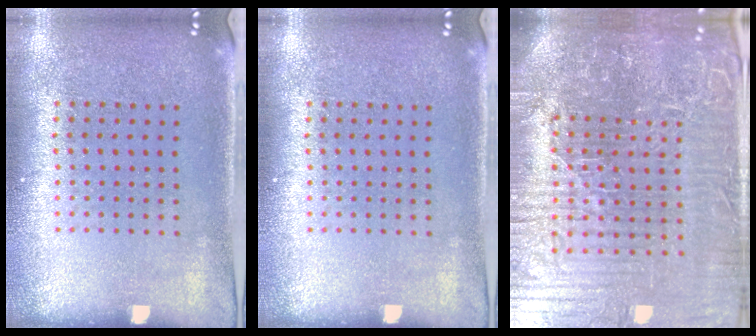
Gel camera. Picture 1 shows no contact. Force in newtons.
{"total": 0.0}
{"total": 7.9, "press": 6.9, "slide": 3.7}